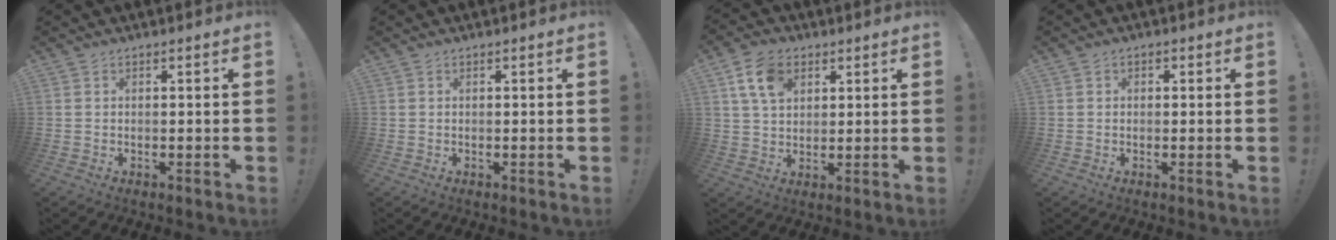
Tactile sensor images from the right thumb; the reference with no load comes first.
{"total": 0.0}
{"total": 10.1, "force": [4.4, 6.8, 6.0], "torque": [-0.104, 0.003, 0.088]}
{"total": 1.2, "force": [-0.3, 1.0, 0.5], "torque": [-0.008, 0.005, -0.006]}